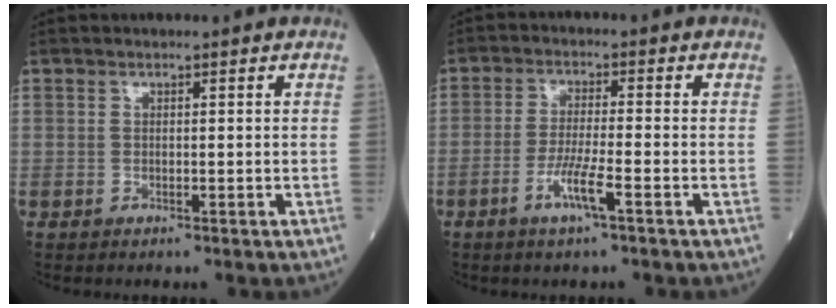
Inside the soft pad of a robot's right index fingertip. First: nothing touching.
{"total": 5.0, "force": [-2.3, -0.3, 4.4], "torque": [-0.088, -0.009, -0.048]}